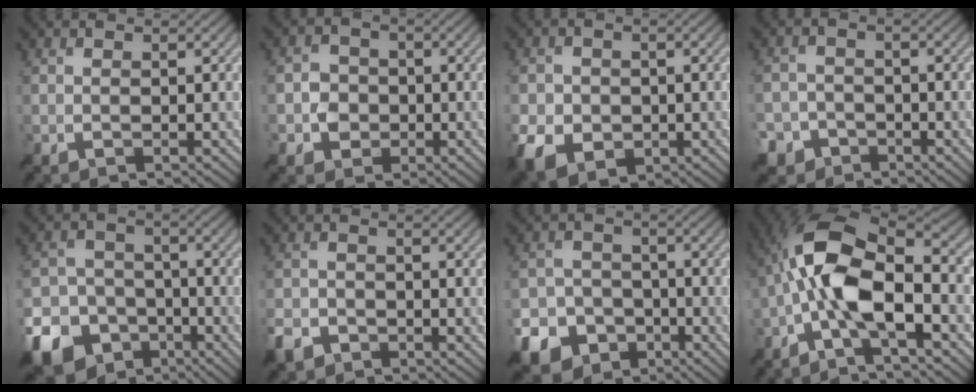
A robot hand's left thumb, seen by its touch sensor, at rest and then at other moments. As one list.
[{"total": 3.9, "force": [-0.9, 3.6, 1.2], "torque": [-0.017, -0.004, -0.031]}, {"total": 7.1, "force": [-2.3, 5.6, 3.5], "torque": [-0.095, -0.028, -0.046]}, {"total": 5.0, "force": [-3.5, 3.4, 1.1], "torque": [-0.017, -0.006, -0.066]}, {"total": 13.7, "force": [-8.1, 10.0, 4.7], "torque": [-0.134, -0.045, -0.148]}, {"total": 3.8, "force": [-2.7, 2.3, 1.4], "torque": [-0.037, -0.008, -0.062]}, {"total": 10.8, "force": [-6.2, 8.3, 3.0], "torque": [-0.081, -0.036, -0.125]}, {"total": 13.6, "force": [-2.4, 5.0, 12.4], "torque": [-0.247, 0.006, -0.056]}]